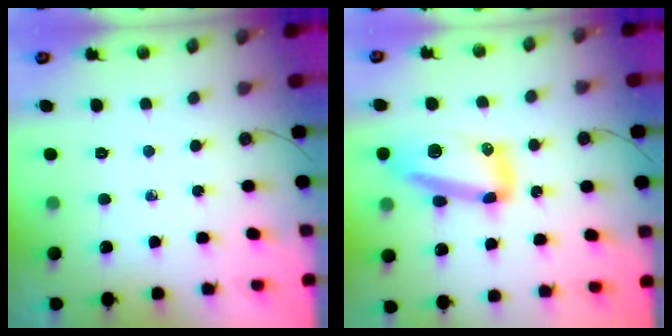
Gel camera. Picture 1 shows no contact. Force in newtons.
{"total": 13.9, "press": 13.9, "slide": 1.1}